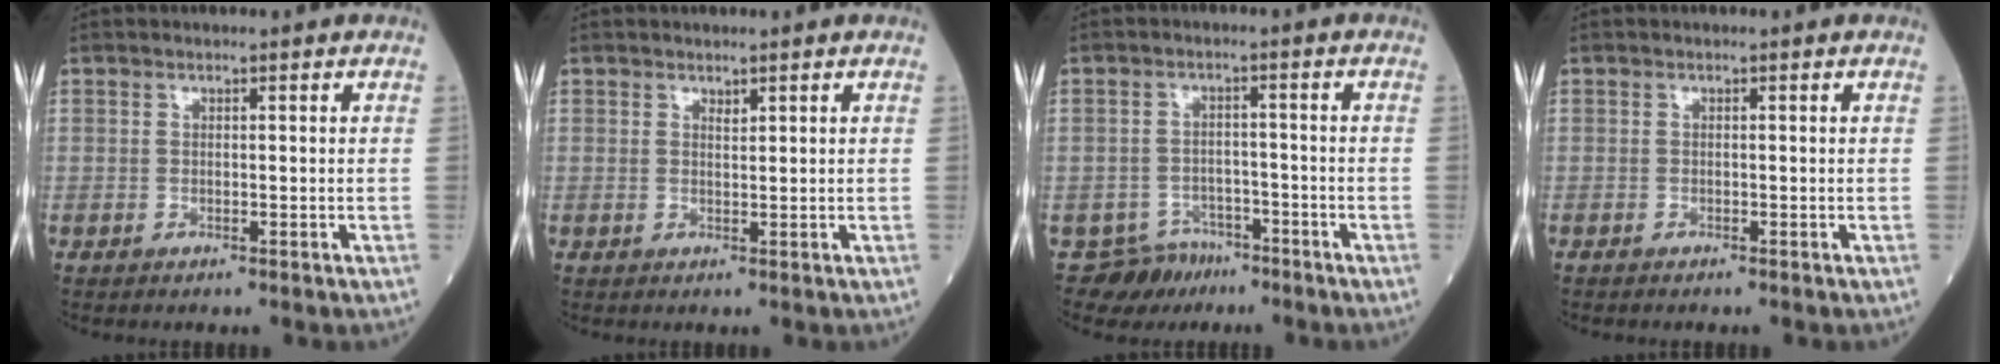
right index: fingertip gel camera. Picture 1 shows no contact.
{"total": 0.8, "force": [0.7, 0.0, 0.4], "torque": [-0.010, -0.005, 0.013]}
{"total": 4.9, "force": [-3.6, 3.2, -0.7], "torque": [0.016, 0.010, -0.059]}
{"total": 0.0}